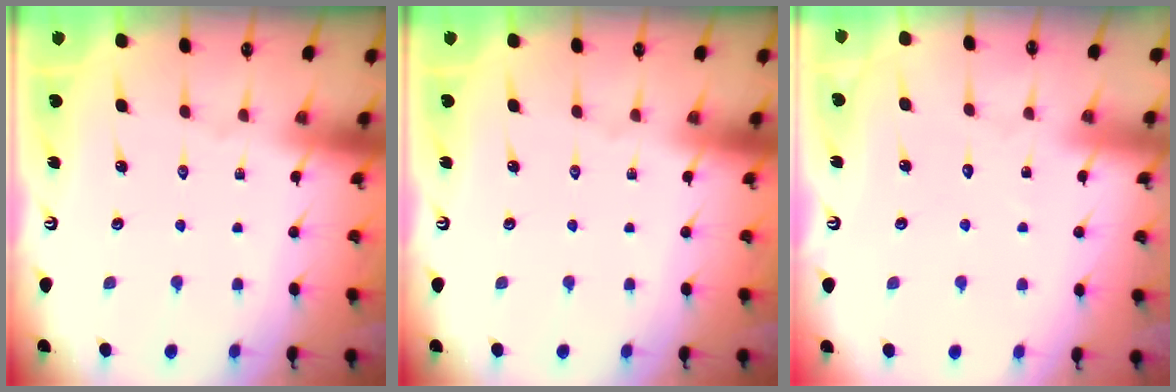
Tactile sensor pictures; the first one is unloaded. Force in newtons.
{"total": 0.0}
{"total": 3.5, "press": 3.5, "slide": 0.3}